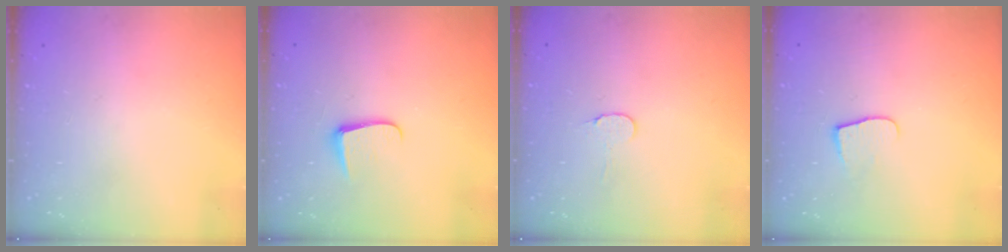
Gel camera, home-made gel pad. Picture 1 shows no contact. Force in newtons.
{"total": 6.0, "press": 6.0, "slide": 0.8}
{"total": 4.5, "press": 4.5, "slide": 0.4}
{"total": 5.4, "press": 5.4, "slide": 0.5}